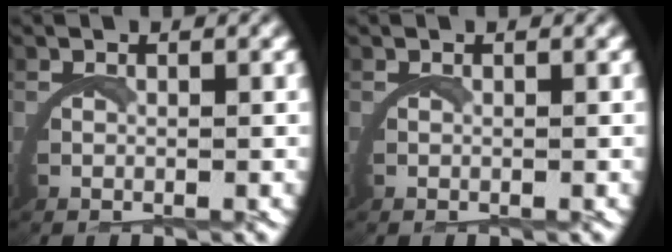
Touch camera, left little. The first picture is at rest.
{"total": 0.0}